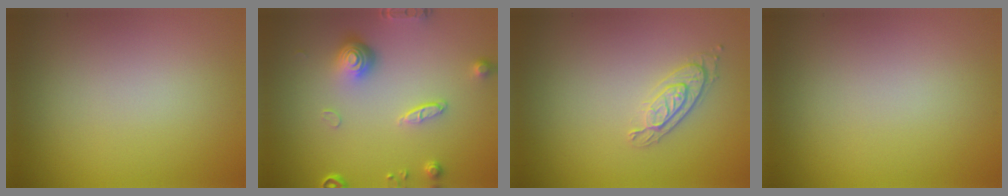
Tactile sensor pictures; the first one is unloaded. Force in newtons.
{"total": 4.6, "press": 3.2, "slide": 3.3}
{"total": 2.1, "press": 1.8, "slide": 1.1}
{"total": 0.0}